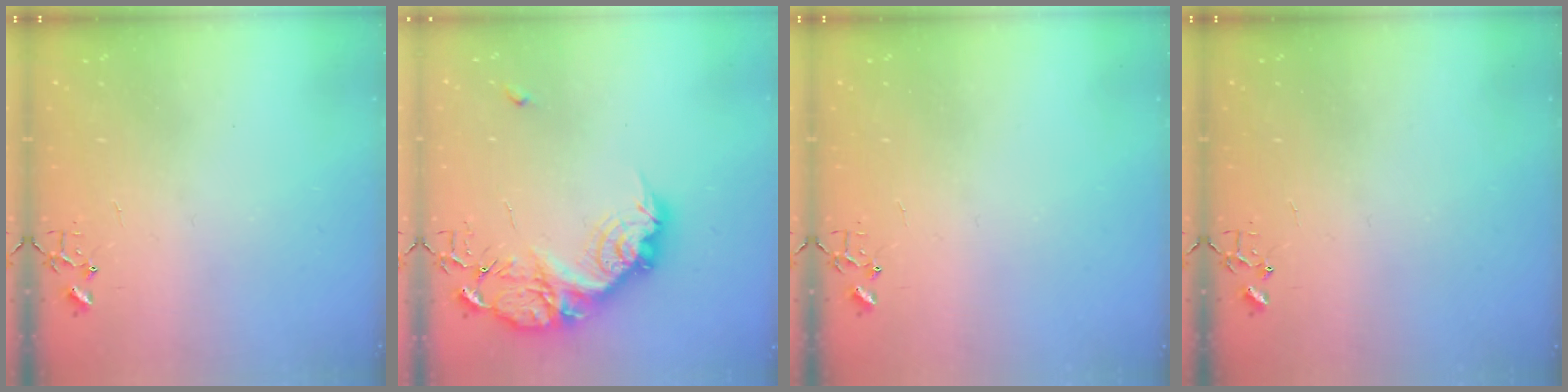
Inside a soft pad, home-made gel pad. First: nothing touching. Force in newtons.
{"total": 20.8, "press": 20.7, "slide": 1.5}
{"total": 0.0}
{"total": 0.0}